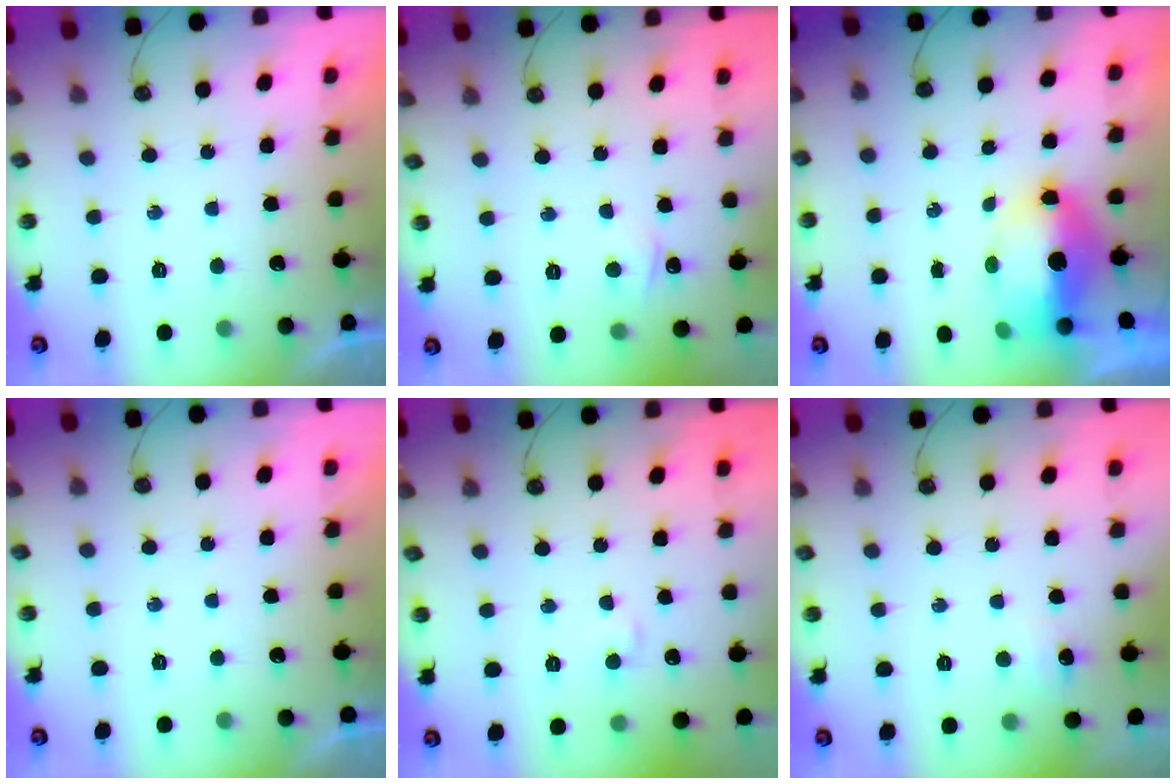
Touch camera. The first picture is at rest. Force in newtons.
{"total": 2.4, "press": 2.4, "slide": 0.3}
{"total": 12.8, "press": 9.6, "slide": 8.5}
{"total": 0.0}
{"total": 4.0, "press": 3.9, "slide": 0.6}
{"total": 5.6, "press": 5.6, "slide": 0.8}